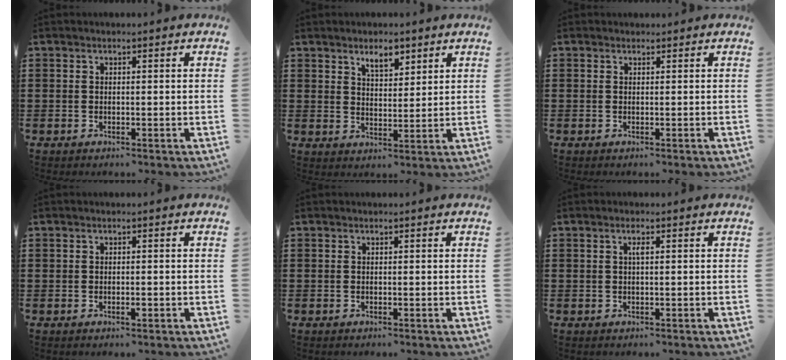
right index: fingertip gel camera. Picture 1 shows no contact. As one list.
[{"total": 4.1, "force": [3.0, 1.7, 2.1], "torque": [-0.033, 0.001, 0.051]}, {"total": 0.0}, {"total": 0.9, "force": [-0.4, 0.3, 0.8], "torque": [-0.015, -0.004, -0.006]}, {"total": 0.0}, {"total": 1.2, "force": [0.3, 0.2, 1.2], "torque": [-0.023, 0.003, 0.004]}]